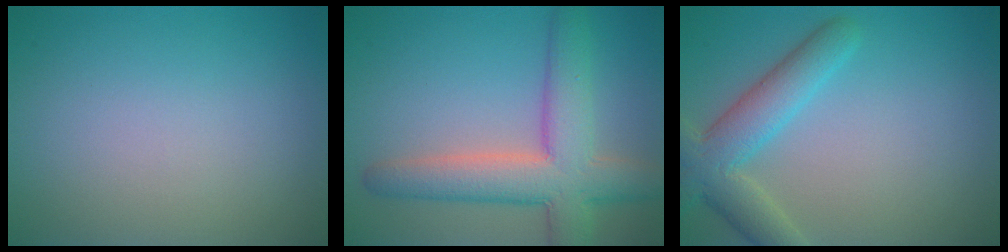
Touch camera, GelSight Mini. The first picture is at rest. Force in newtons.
{"total": 7.4, "press": 7.4, "slide": 0.6}
{"total": 5.1, "press": 5.1, "slide": 0.2}